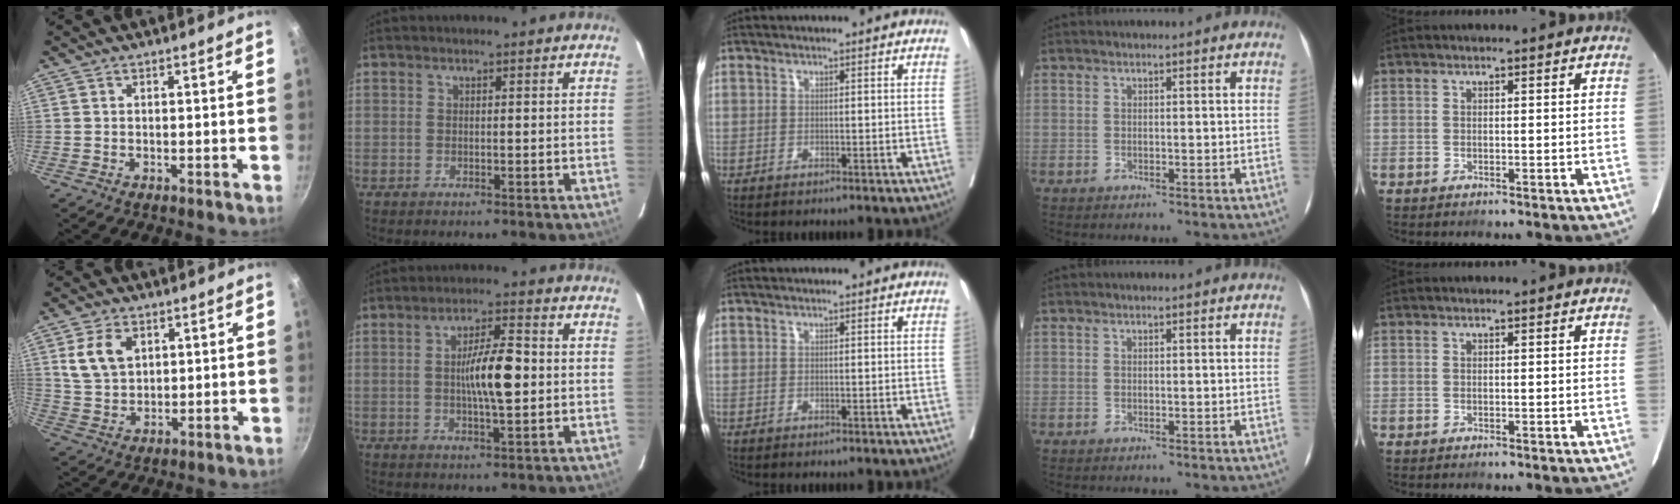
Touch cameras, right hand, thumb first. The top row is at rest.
{"thumb": {"total": 7.9, "force": [2.9, 5.4, 5.0], "torque": [-0.082, -0.009, 0.063]}, "index": {"total": 8.0, "force": [-0.1, 1.3, 7.9], "torque": [-0.141, 0.007, -0.003]}}